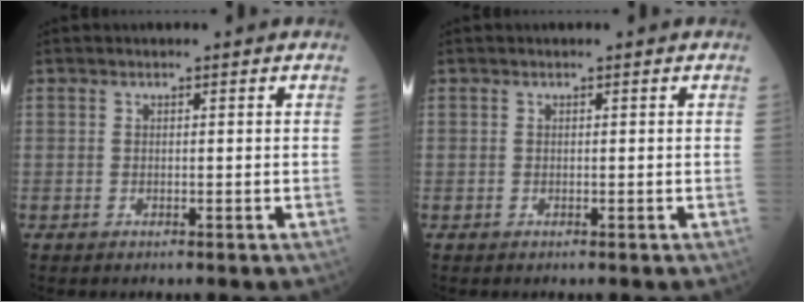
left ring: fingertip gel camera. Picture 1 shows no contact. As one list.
[{"total": 0.0}]